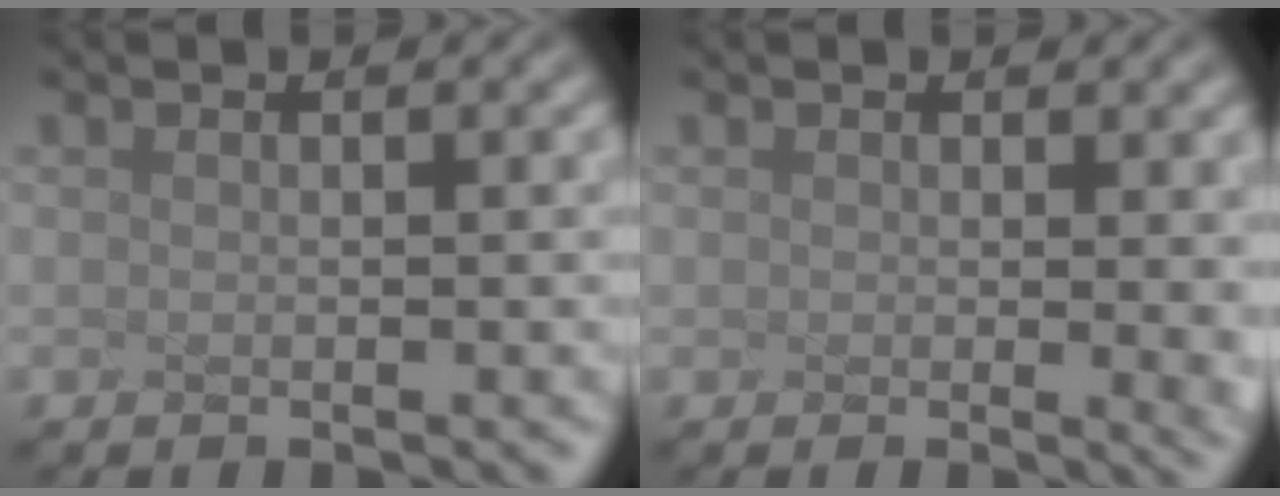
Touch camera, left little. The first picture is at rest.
{"total": 2.8, "force": [0.9, 0.8, 2.6], "torque": [-0.031, 0.003, 0.032]}